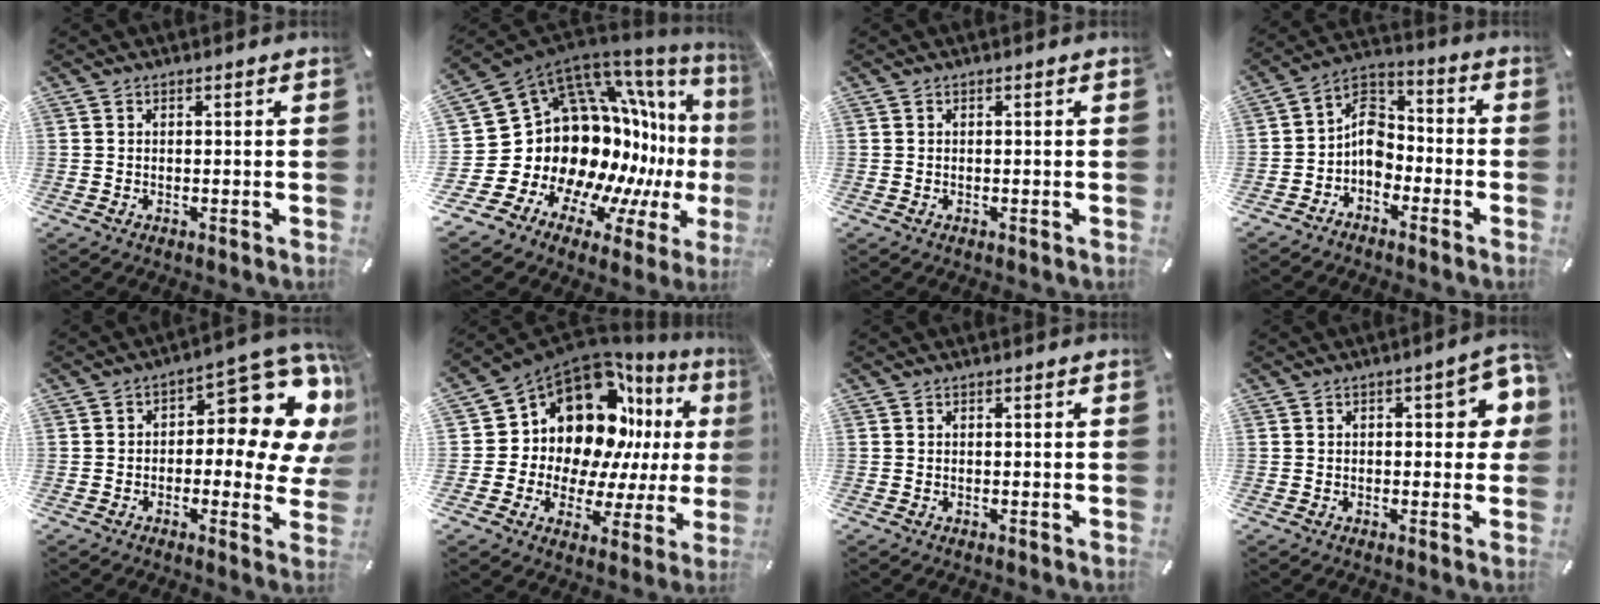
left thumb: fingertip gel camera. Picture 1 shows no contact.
{"total": 24.2, "force": [0.6, 18.5, 15.6], "torque": [-0.212, -0.118, 0.086]}
{"total": 0.0}
{"total": 8.3, "force": [-3.9, 6.1, 4.0], "torque": [-0.081, 0.023, -0.074]}
{"total": 13.3, "force": [6.0, 5.5, 10.5], "torque": [-0.126, -0.065, 0.092]}
{"total": 16.9, "force": [8.9, 11.6, 8.6], "torque": [-0.137, -0.098, 0.163]}
{"total": 0.0}
{"total": 8.1, "force": [0.7, 3.8, 7.2], "torque": [-0.088, -0.001, 0.007]}